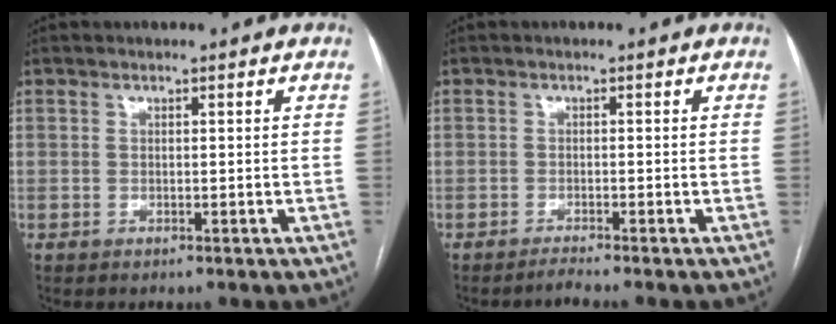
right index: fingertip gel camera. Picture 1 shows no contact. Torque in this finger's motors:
{"motor_torque": [-0.21, -0.19, -0.03, 0.01]}